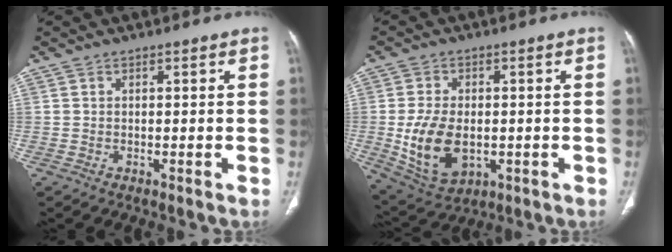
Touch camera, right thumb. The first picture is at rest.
{"total": 12.1, "force": [-1.6, 7.6, 9.3], "torque": [-0.167, -0.005, -0.010]}